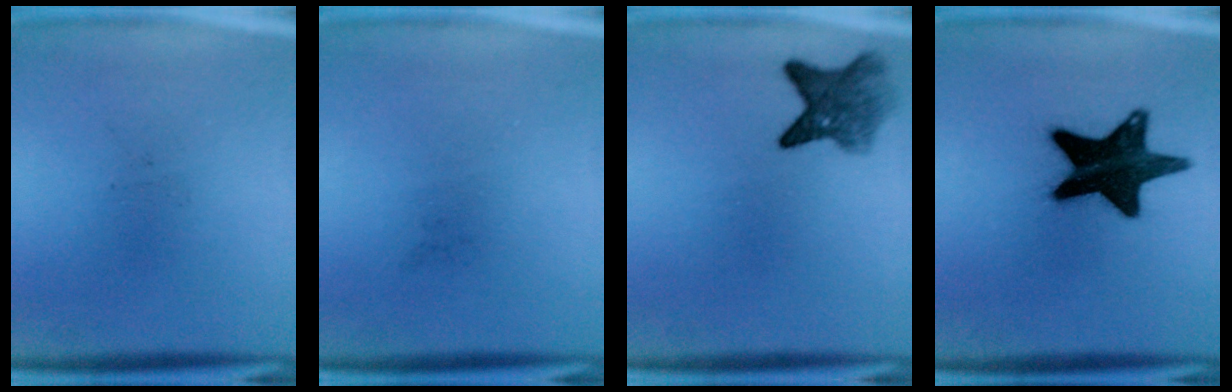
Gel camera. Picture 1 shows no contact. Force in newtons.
{"total": 0.0}
{"total": 5.5}
{"total": 18.1}